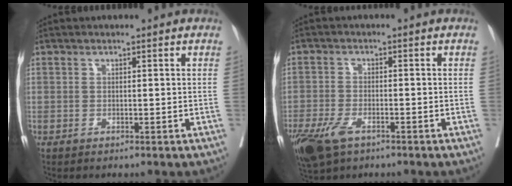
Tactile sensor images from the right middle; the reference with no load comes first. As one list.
[{"total": 8.0, "force": [-5.0, 3.7, 5.1], "torque": [-0.104, -0.013, -0.089]}]